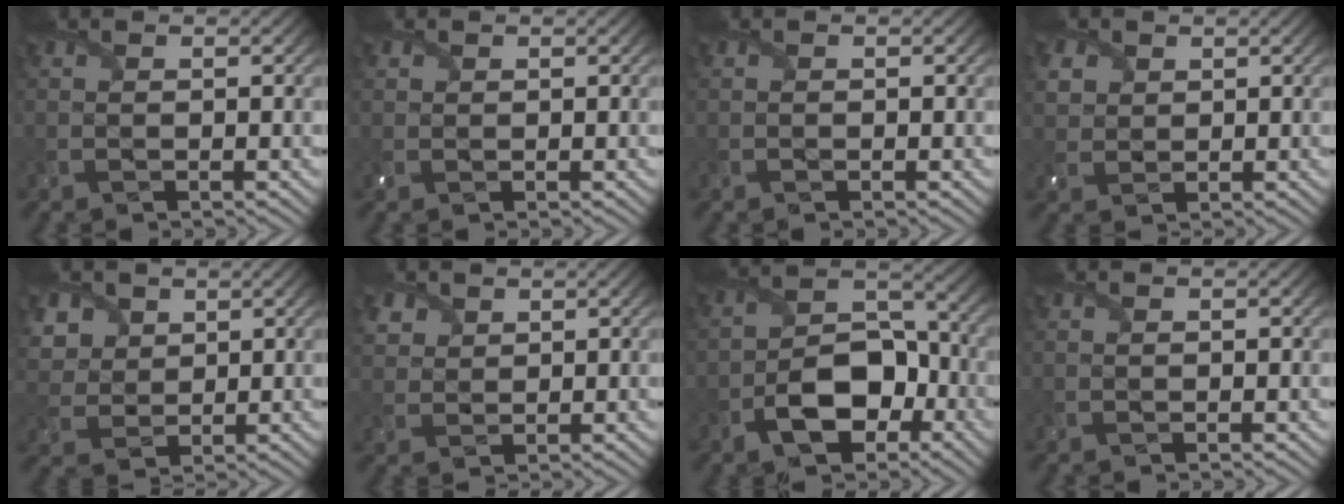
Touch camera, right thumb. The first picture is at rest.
{"total": 0.9, "force": [0.5, 0.7, 0.2], "torque": [-0.006, -0.001, 0.012]}
{"total": 0.0}
{"total": 3.0, "force": [1.4, 2.5, 1.0], "torque": [-0.041, -0.001, 0.030]}
{"total": 6.4, "force": [3.1, 4.9, 2.7], "torque": [-0.112, 0.001, 0.063]}
{"total": 2.9, "force": [1.8, 2.1, 0.8], "torque": [-0.032, 0.001, 0.040]}
{"total": 8.9, "force": [-4.1, 5.3, 5.8], "torque": [-0.100, -0.001, -0.080]}
{"total": 0.0}